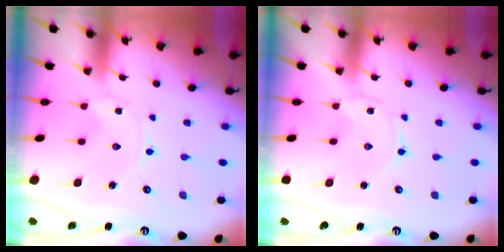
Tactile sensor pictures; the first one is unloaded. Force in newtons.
{"total": 0.0}